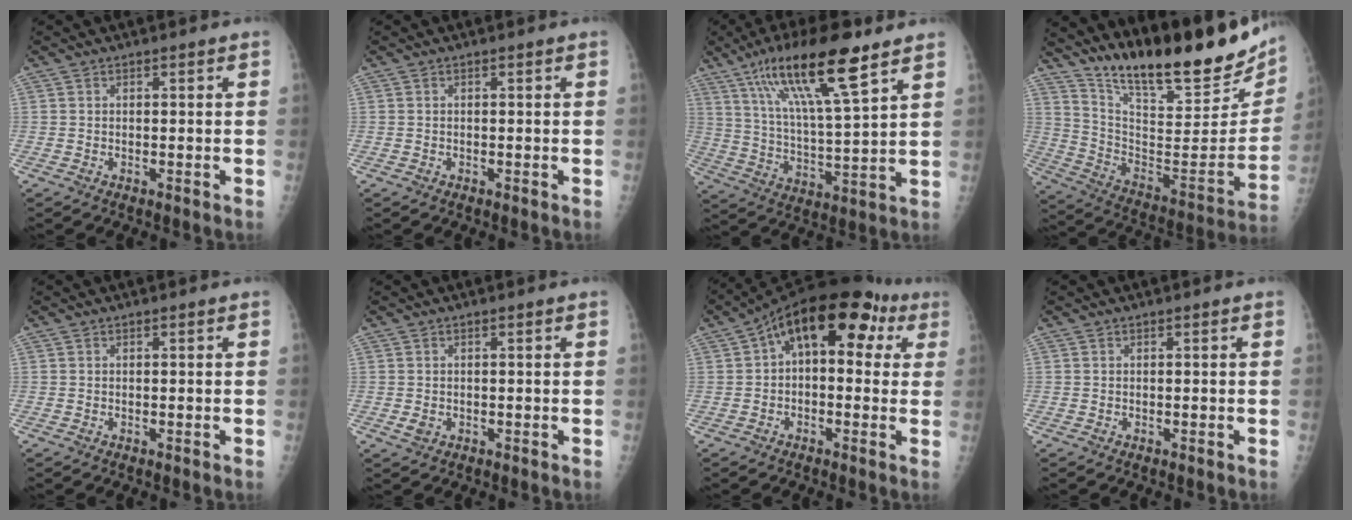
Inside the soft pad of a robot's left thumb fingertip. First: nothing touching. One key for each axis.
{"total": 0.0}
{"total": 18.2, "fx": 10.8, "fy": 3.4, "fz": 14.3, "tx": -0.246, "ty": -0.039, "tz": 0.197}
{"total": 27.8, "fx": 21.3, "fy": 6.9, "fz": 16.6, "tx": -0.229, "ty": -0.108, "tz": 0.331}
{"total": 0.0}
{"total": 1.5, "fx": -0.3, "fy": 1.2, "fz": 0.9, "tx": -0.011, "ty": -0.001, "tz": -0.003}
{"total": 14.6, "fx": 4.3, "fy": 8.3, "fz": 11.1, "tx": -0.114, "ty": 0.041, "tz": 0.050}
{"total": 0.0}